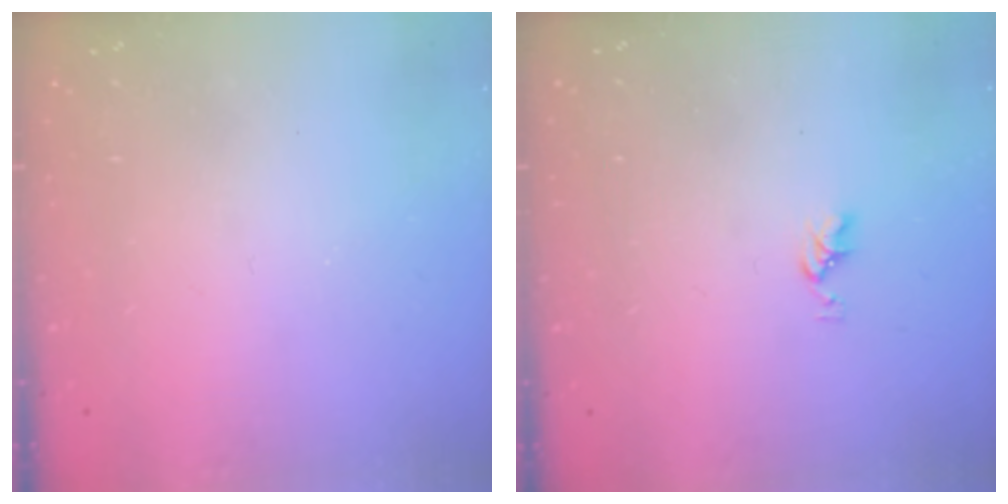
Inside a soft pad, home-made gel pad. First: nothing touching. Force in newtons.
{"total": 2.4, "press": 2.4, "slide": 0.4}